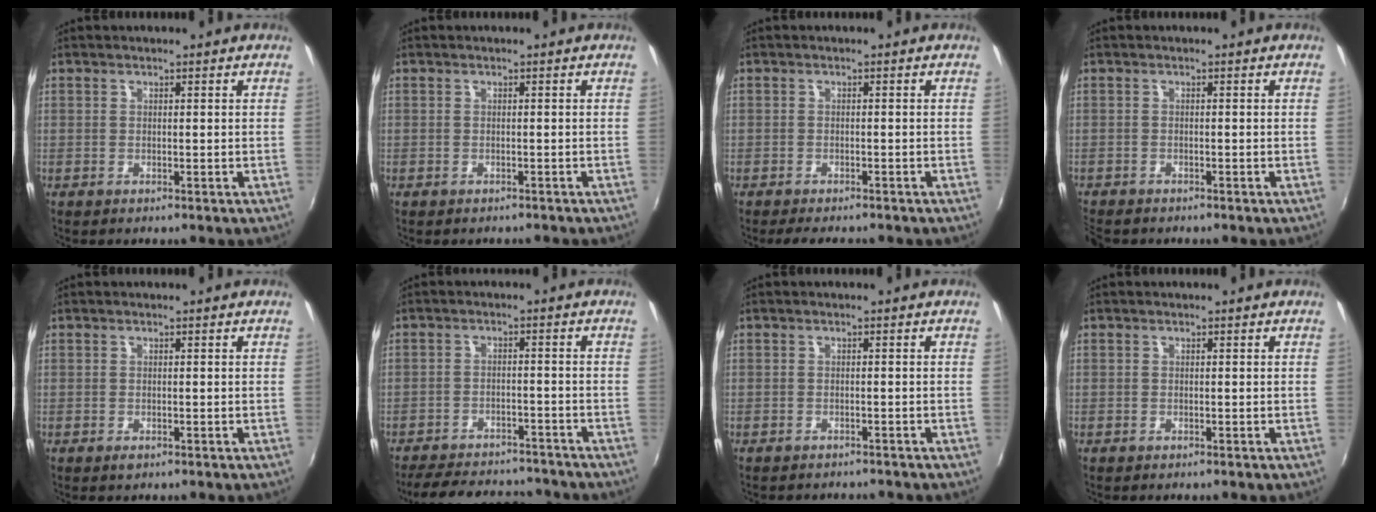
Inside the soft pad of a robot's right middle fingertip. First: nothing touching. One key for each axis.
{"total": 1.3, "fx": -1.1, "fy": 0.4, "fz": 0.4, "tx": -0.011, "ty": -0.003, "tz": -0.013}
{"total": 4.5, "fx": -3.9, "fy": 1.2, "fz": 2.0, "tx": -0.047, "ty": -0.011, "tz": -0.059}
{"total": 3.0, "fx": -2.8, "fy": 0.8, "fz": 0.8, "tx": -0.028, "ty": -0.018, "tz": -0.052}
{"total": 0.6, "fx": -0.4, "fy": 0.4, "fz": 0.3, "tx": -0.006, "ty": -0.004, "tz": -0.007}
{"total": 16.6, "fx": -14.5, "fy": 5.3, "fz": 6.1, "tx": -0.139, "ty": 0.006, "tz": -0.193}
{"total": 3.1, "fx": -2.9, "fy": 0.8, "fz": 0.8, "tx": -0.021, "ty": -0.011, "tz": -0.039}
{"total": 0.0}